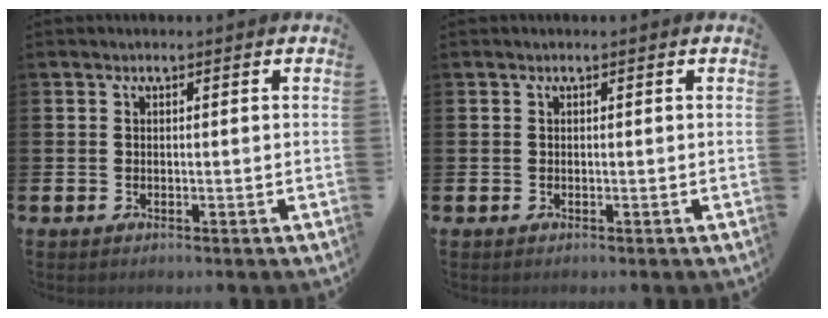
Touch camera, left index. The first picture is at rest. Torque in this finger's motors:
{"motor_torque": [-0.02, 0.01, 0.00, 0.00]}